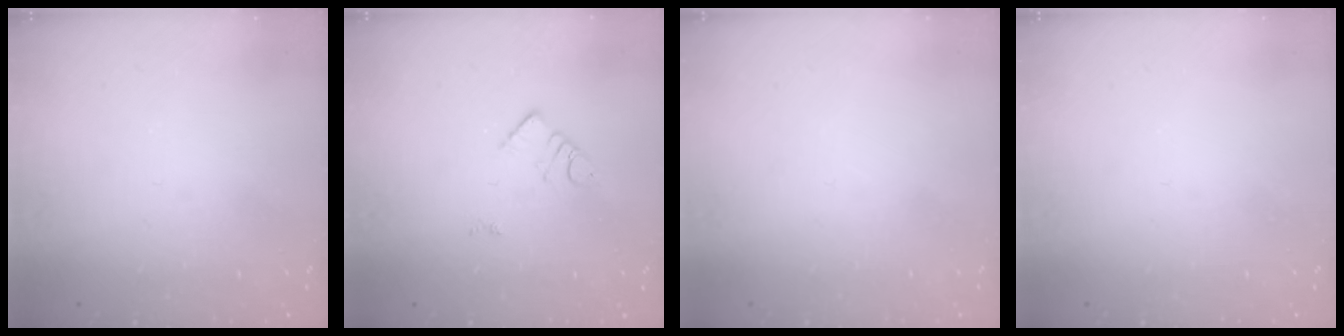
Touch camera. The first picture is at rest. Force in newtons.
{"total": 3.0, "press": 3.0, "slide": 0.2}
{"total": 1.5, "press": 1.5, "slide": 0.1}
{"total": 0.0}